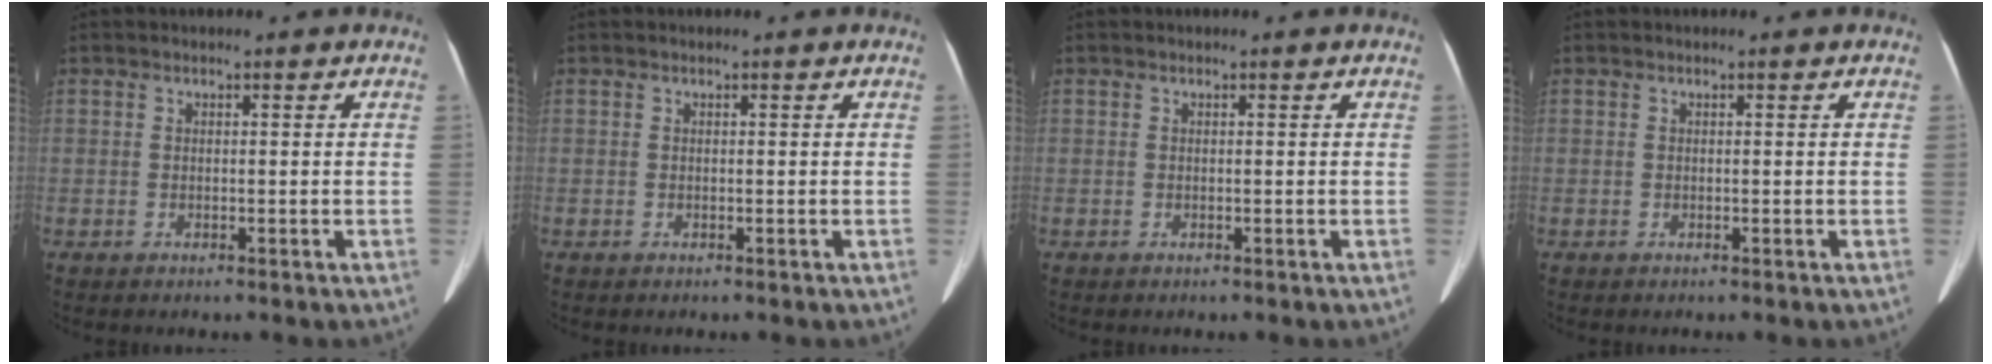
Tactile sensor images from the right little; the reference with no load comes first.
{"total": 0.0}
{"total": 0.0}
{"total": 0.0}